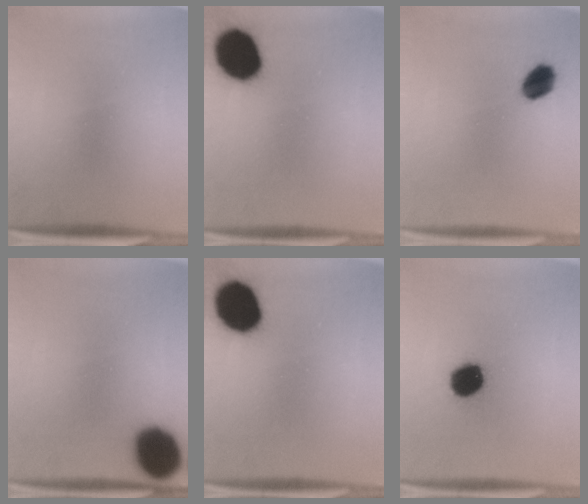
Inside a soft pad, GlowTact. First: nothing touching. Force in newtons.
{"total": 16.5}
{"total": 7.0}
{"total": 16.4}
{"total": 16.5}
{"total": 11.5}